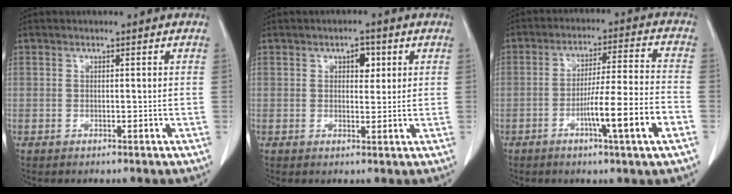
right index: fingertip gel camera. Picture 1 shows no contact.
{"total": 2.8, "force": [1.1, 1.6, 2.1], "torque": [-0.026, 0.004, 0.015]}
{"total": 11.4, "force": [-4.4, -0.7, 10.5], "torque": [-0.172, -0.002, -0.072]}